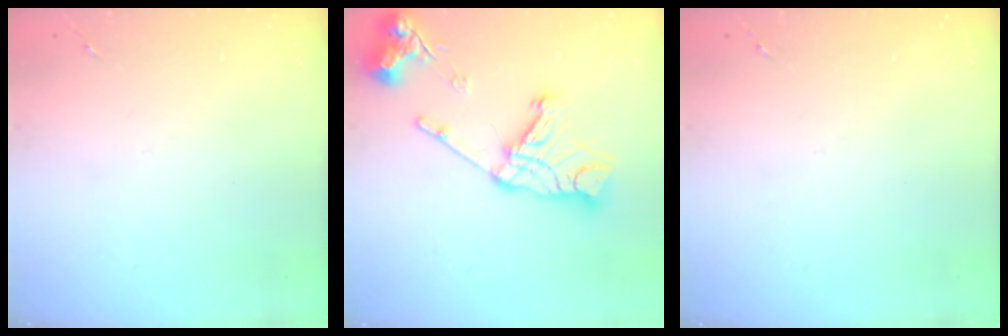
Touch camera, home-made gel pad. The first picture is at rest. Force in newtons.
{"total": 18.1, "press": 18.0, "slide": 2.1}
{"total": 0.0}